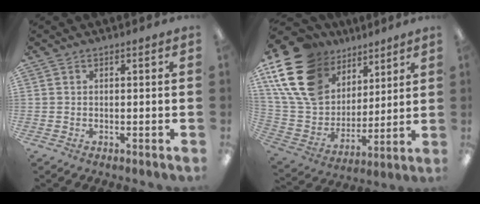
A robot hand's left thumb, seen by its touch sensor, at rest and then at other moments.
{"total": 21.4, "force": [11.6, 14.6, 10.5], "torque": [-0.224, -0.046, 0.221]}